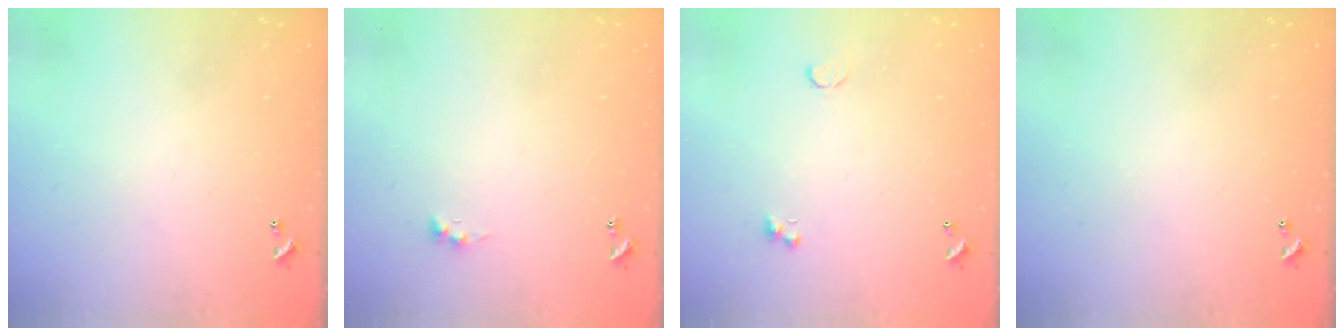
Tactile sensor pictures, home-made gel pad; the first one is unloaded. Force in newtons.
{"total": 0.8, "press": 0.7, "slide": 0.4}
{"total": 0.6, "press": 0.4, "slide": 0.4}
{"total": 0.0}